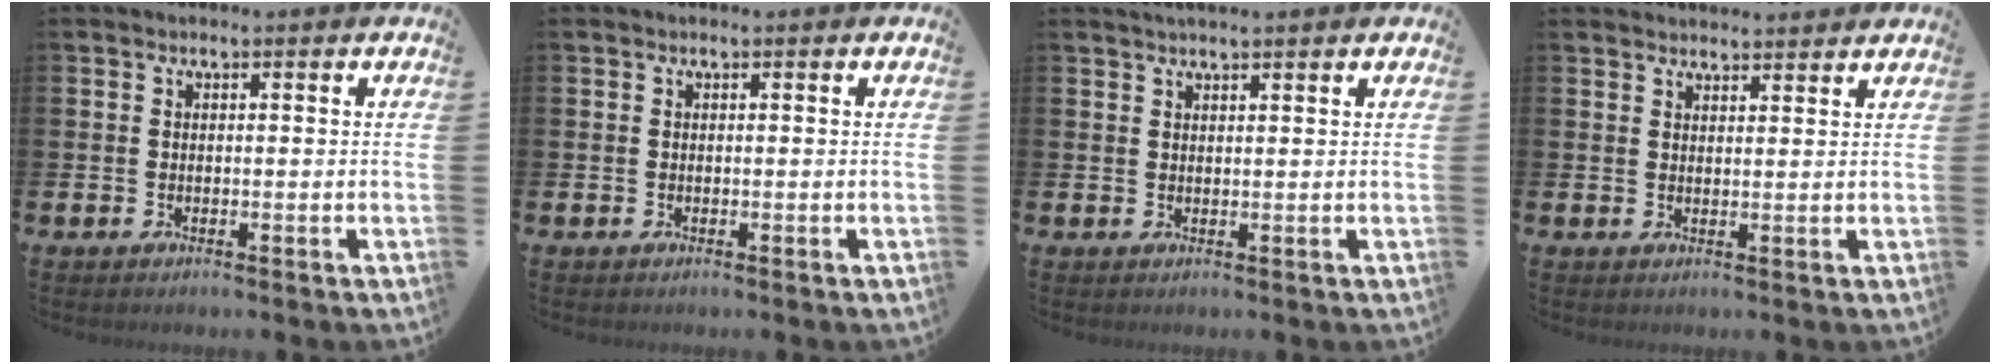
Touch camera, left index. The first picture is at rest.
{"total": 0.0}
{"total": 1.8, "force": [1.7, 0.0, 0.7], "torque": [-0.012, -0.001, 0.030]}
{"total": 2.6, "force": [2.5, 0.4, 0.0], "torque": [-0.001, -0.012, 0.046]}